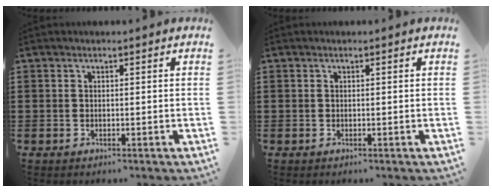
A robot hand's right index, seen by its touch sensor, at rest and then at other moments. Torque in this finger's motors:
{"motor_torque": [0.00, 0.00, 0.00, 0.00]}